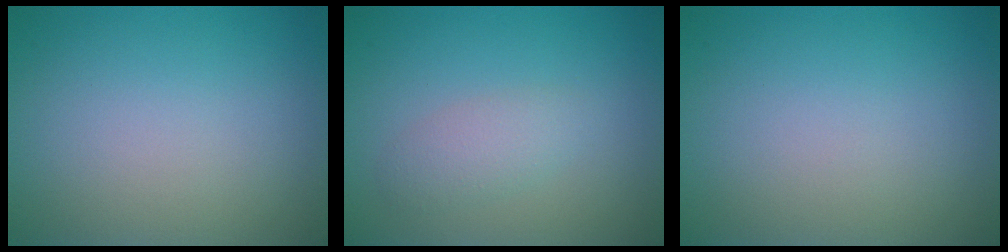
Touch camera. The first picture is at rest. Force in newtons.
{"total": 1.9, "press": 1.9, "slide": 0.1}
{"total": 0.0}